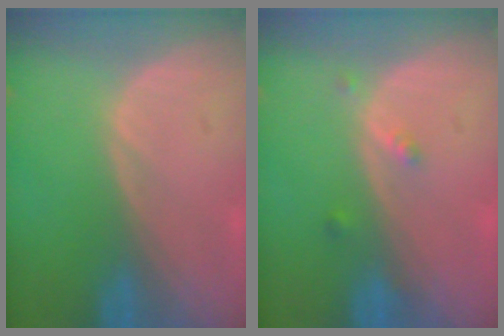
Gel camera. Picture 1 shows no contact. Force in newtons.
{"total": 1.9, "press": 1.5, "slide": 1.0}